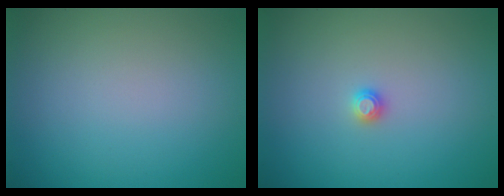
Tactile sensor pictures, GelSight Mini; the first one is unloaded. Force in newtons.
{"total": 0.8, "press": 0.8, "slide": 0.1}